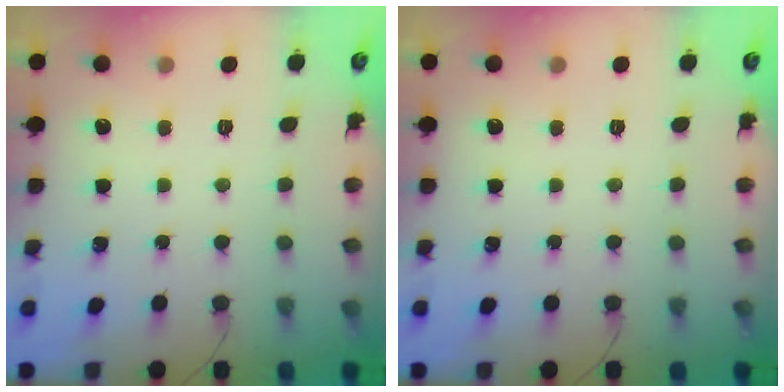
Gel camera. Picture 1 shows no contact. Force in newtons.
{"total": 0.0}